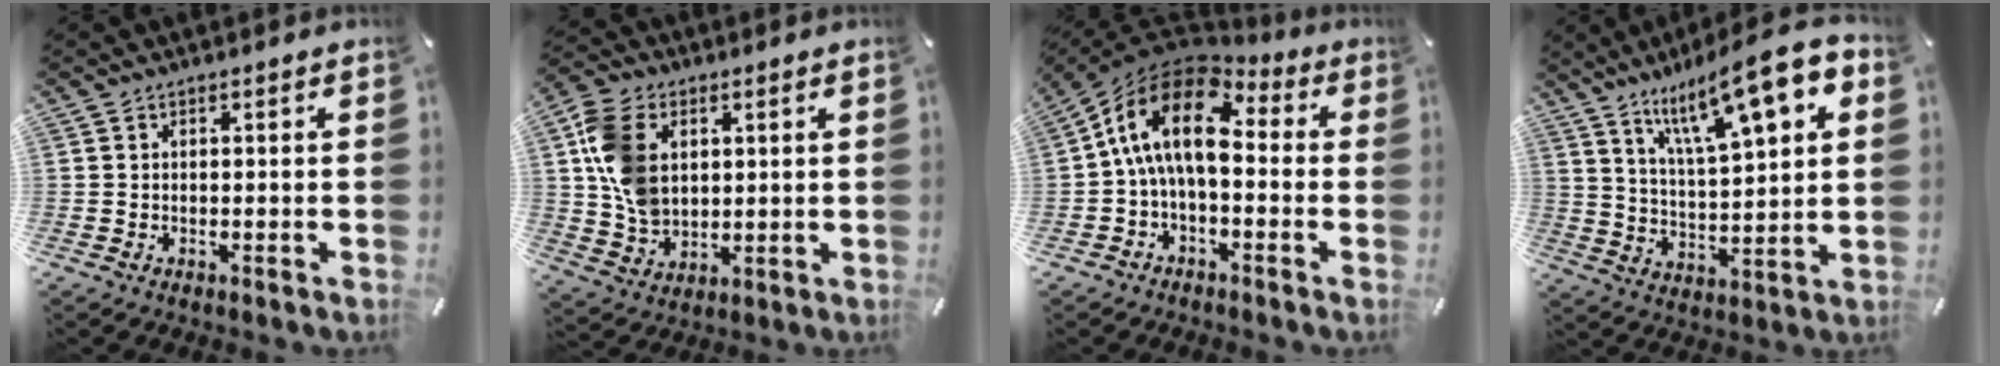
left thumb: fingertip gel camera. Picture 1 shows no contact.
{"total": 11.9, "force": [2.9, 9.1, 7.1], "torque": [-0.160, 0.009, 0.055]}
{"total": 15.1, "force": [2.1, 8.6, 12.2], "torque": [-0.246, 0.004, 0.028]}
{"total": 17.3, "force": [10.9, 4.8, 12.5], "torque": [-0.206, -0.053, 0.176]}